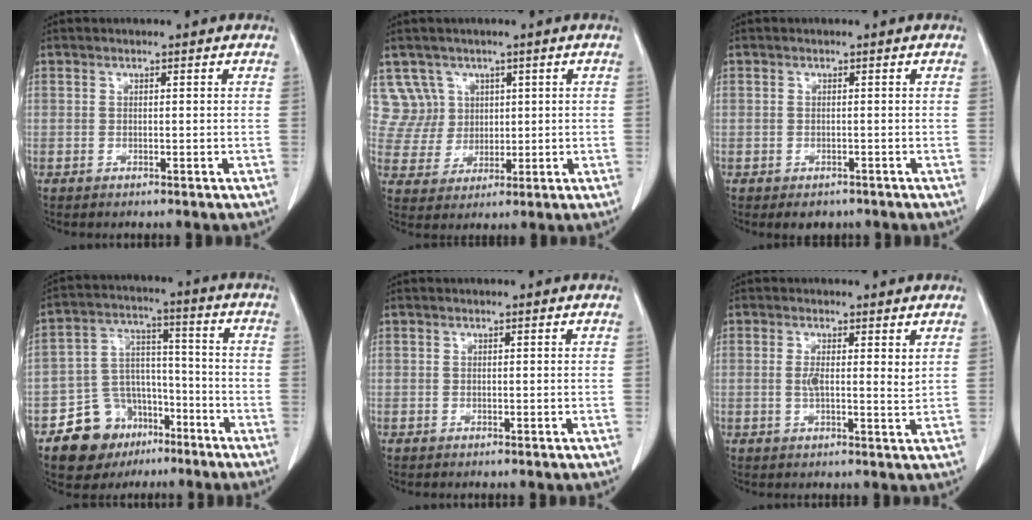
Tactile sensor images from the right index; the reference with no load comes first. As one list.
[{"total": 6.3, "force": [2.8, 5.6, -0.5], "torque": [0.014, 0.018, 0.065]}, {"total": 2.5, "force": [-1.6, 1.8, 0.7], "torque": [-0.003, 0.002, -0.015]}, {"total": 11.6, "force": [-6.9, 8.4, 3.9], "torque": [-0.066, 0.046, -0.105]}, {"total": 0.0}, {"total": 3.4, "force": [0.9, 0.7, 3.2], "torque": [-0.054, -0.005, 0.014]}]